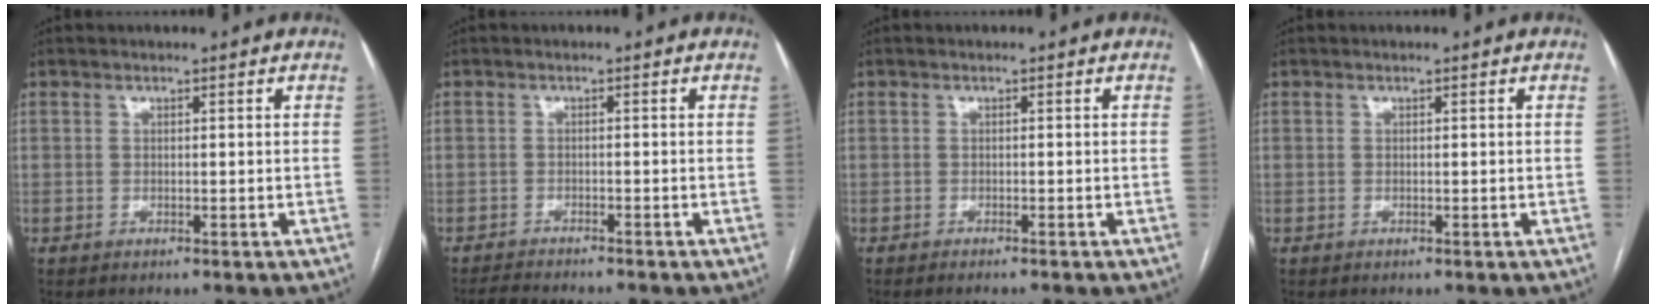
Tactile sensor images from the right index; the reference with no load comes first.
{"total": 4.1, "force": [-3.9, 0.2, 1.1], "torque": [-0.015, -0.016, -0.064]}
{"total": 2.6, "force": [-2.3, 0.2, 1.2], "torque": [-0.013, -0.003, -0.027]}
{"total": 0.0}